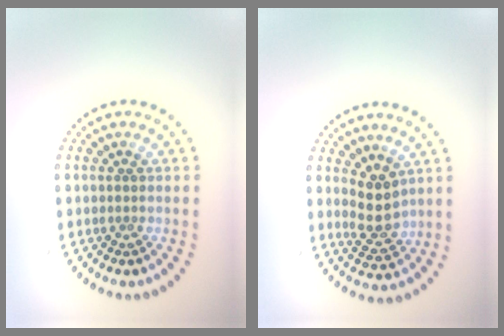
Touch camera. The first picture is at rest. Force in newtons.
{"total": 3.0, "press": 2.8, "slide": 1.2}